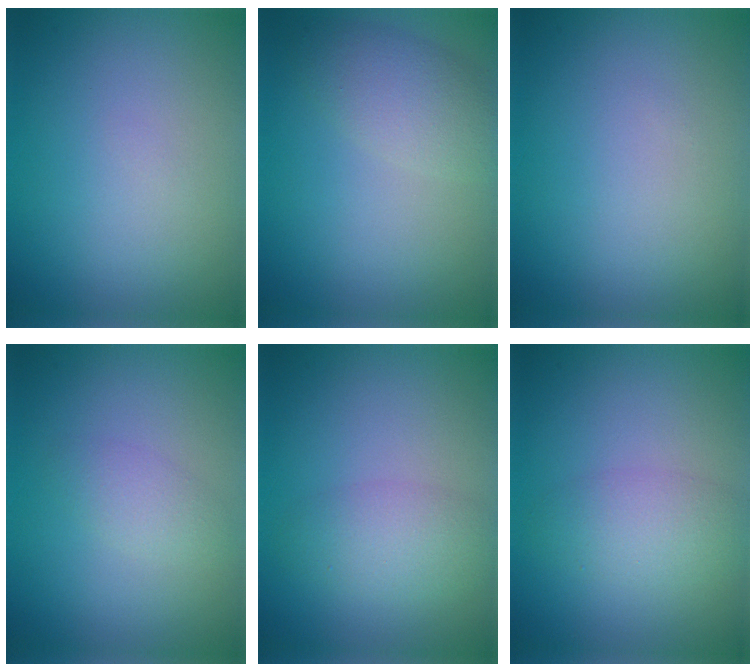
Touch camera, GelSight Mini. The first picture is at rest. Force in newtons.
{"total": 3.6, "press": 3.6, "slide": 0.2}
{"total": 0.0}
{"total": 1.7, "press": 1.7, "slide": 0.1}
{"total": 2.9, "press": 2.9, "slide": 0.2}
{"total": 3.0, "press": 3.0, "slide": 0.1}